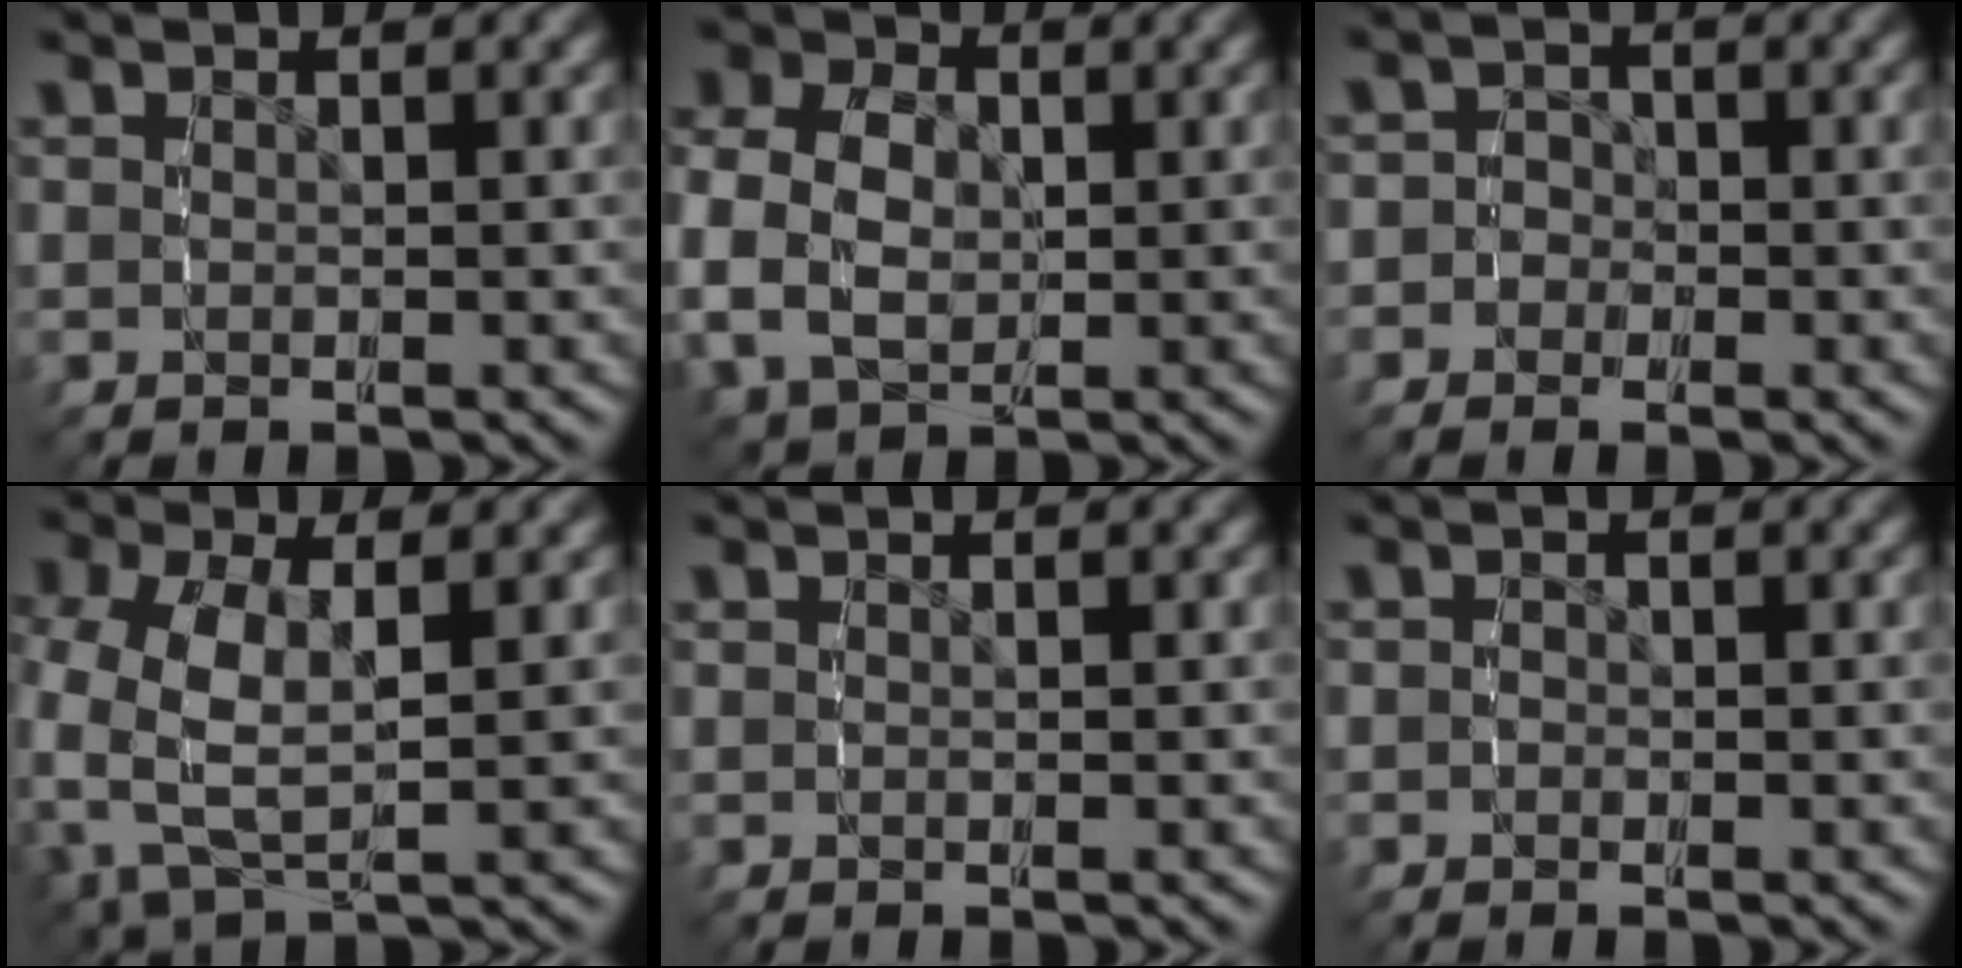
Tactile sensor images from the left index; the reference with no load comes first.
{"total": 7.7, "force": [0.3, 6.5, 4.1], "torque": [-0.098, -0.008, 0.004]}
{"total": 2.8, "force": [-1.1, 2.6, 0.2], "torque": [0.004, 0.001, -0.031]}
{"total": 7.7, "force": [0.3, 5.4, 5.4], "torque": [-0.138, -0.020, 0.011]}
{"total": 0.0}
{"total": 0.6, "force": [-0.4, 0.5, -0.1], "torque": [0.005, -0.001, -0.011]}